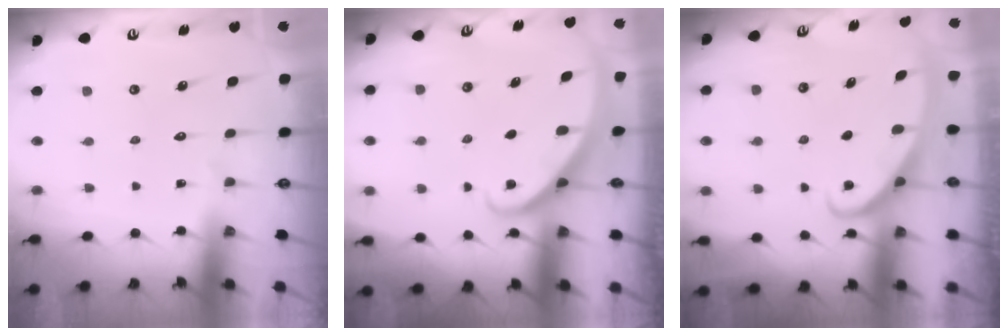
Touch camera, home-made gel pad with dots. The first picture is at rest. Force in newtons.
{"total": 2.1, "press": 2.1, "slide": 0.2}
{"total": 2.8, "press": 2.8, "slide": 0.4}